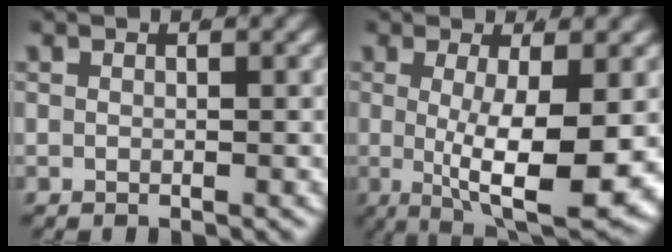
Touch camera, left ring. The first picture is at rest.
{"total": 10.3, "force": [-1.0, 2.9, 9.8], "torque": [-0.146, -0.028, 0.002]}